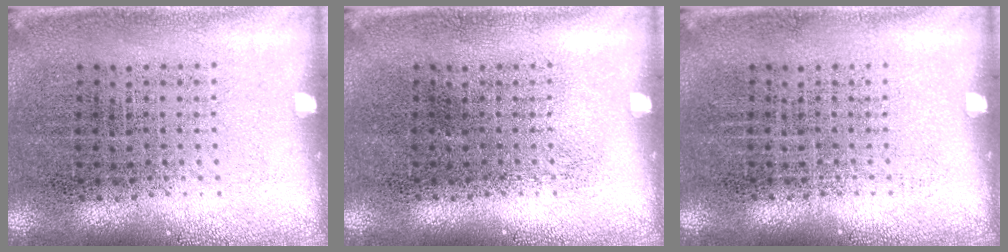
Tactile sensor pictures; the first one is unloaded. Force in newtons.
{"total": 0.0}
{"total": 0.0}